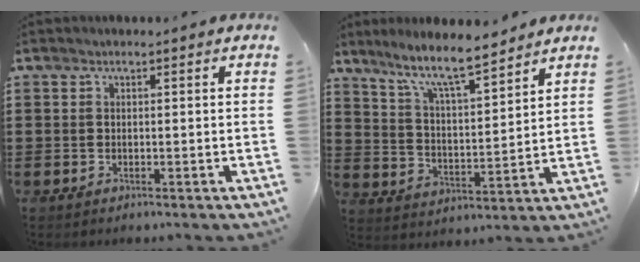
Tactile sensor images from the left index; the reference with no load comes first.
{"total": 8.1, "force": [6.9, 0.8, 4.2], "torque": [-0.104, -0.033, 0.120]}